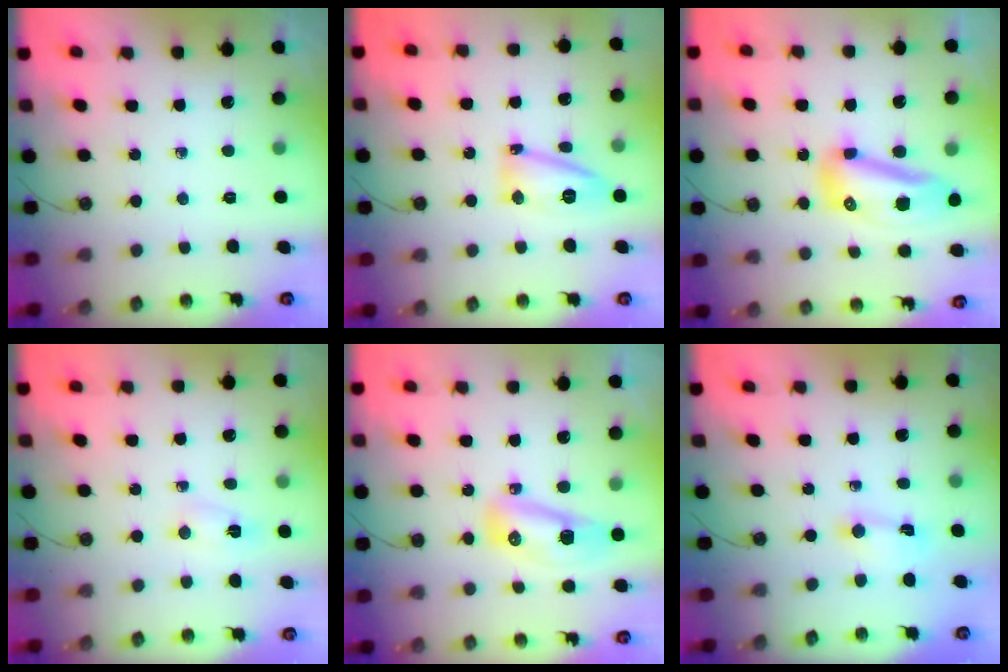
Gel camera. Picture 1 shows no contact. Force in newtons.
{"total": 12.0, "press": 12.0, "slide": 0.9}
{"total": 13.6, "press": 13.5, "slide": 1.8}
{"total": 2.3, "press": 2.2, "slide": 0.6}
{"total": 10.6, "press": 10.4, "slide": 1.8}
{"total": 1.5, "press": 1.5, "slide": 0.2}